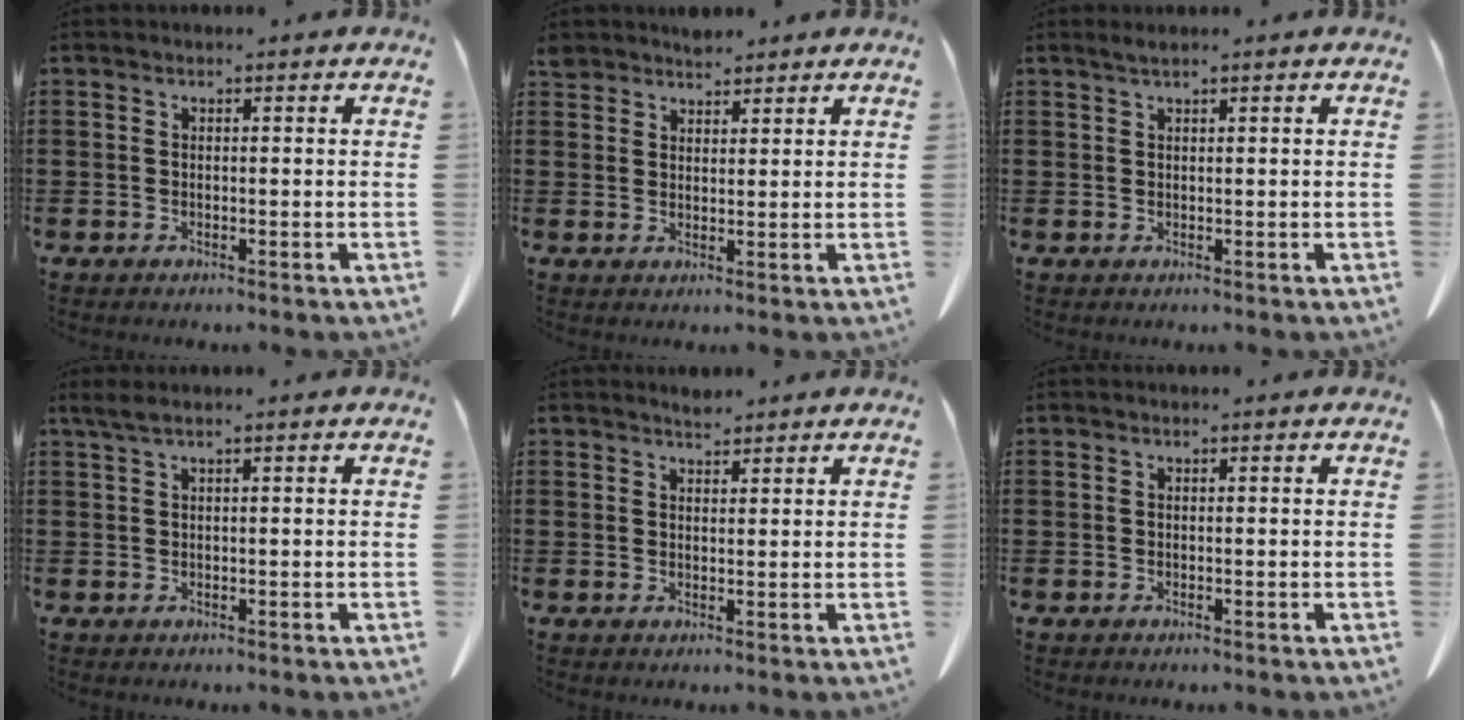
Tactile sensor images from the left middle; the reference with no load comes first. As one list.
[{"total": 2.4, "force": [2.3, 0.7, 0.1], "torque": [-0.009, 0.000, 0.046]}, {"total": 1.0, "force": [0.7, 0.0, 0.7], "torque": [-0.015, -0.002, 0.014]}, {"total": 1.3, "force": [0.7, -0.1, 1.1], "torque": [-0.023, -0.004, 0.015]}, {"total": 1.8, "force": [1.8, 0.3, 0.3], "torque": [-0.010, 0.000, 0.035]}, {"total": 0.0}]